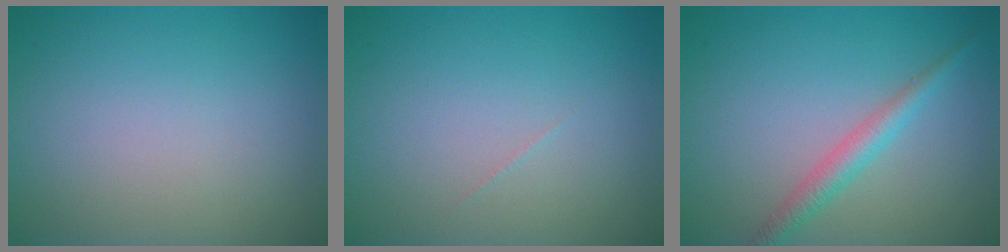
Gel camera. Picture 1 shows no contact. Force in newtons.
{"total": 0.0}
{"total": 2.3, "press": 2.3, "slide": 0.1}